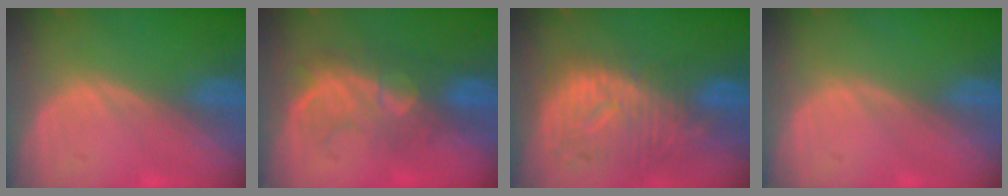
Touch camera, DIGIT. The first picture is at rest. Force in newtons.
{"total": 7.8, "press": 7.7, "slide": 1.3}
{"total": 10.9, "press": 9.7, "slide": 4.9}
{"total": 0.0}